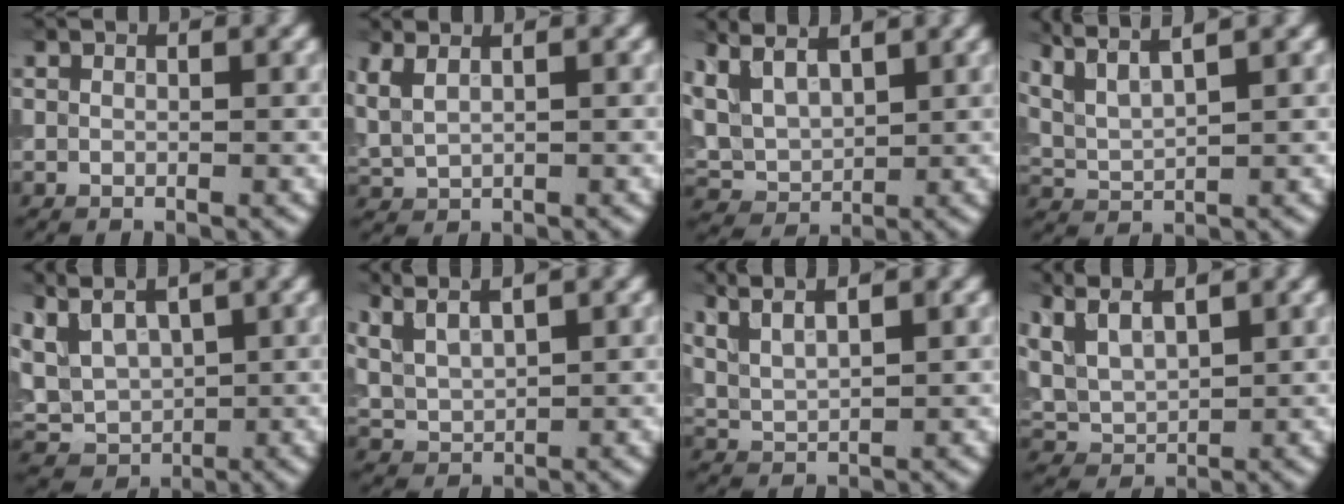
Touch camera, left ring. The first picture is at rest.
{"total": 2.5, "force": [1.6, 1.0, 1.6], "torque": [-0.041, 0.008, 0.031]}
{"total": 5.5, "force": [3.5, 2.9, 3.1], "torque": [-0.079, 0.009, 0.063]}
{"total": 6.0, "force": [4.5, 1.5, 3.7], "torque": [-0.075, 0.028, 0.062]}
{"total": 4.7, "force": [2.6, 2.7, 2.8], "torque": [-0.064, 0.007, 0.046]}
{"total": 4.3, "force": [3.3, 1.4, 2.4], "torque": [-0.054, 0.019, 0.056]}
{"total": 4.9, "force": [3.5, 1.6, 3.0], "torque": [-0.049, 0.024, 0.045]}
{"total": 6.8, "force": [4.7, 3.1, 3.9], "torque": [-0.108, 0.024, 0.081]}